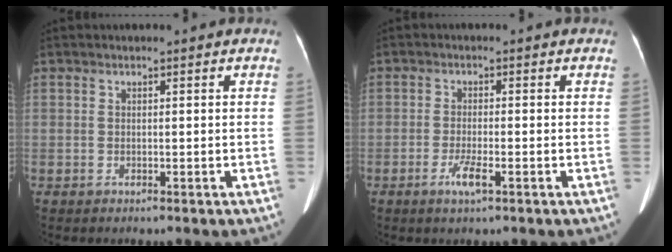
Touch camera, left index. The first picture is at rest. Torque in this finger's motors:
{"motor_torque": [0.08, -0.12, 0.07, 0.01]}